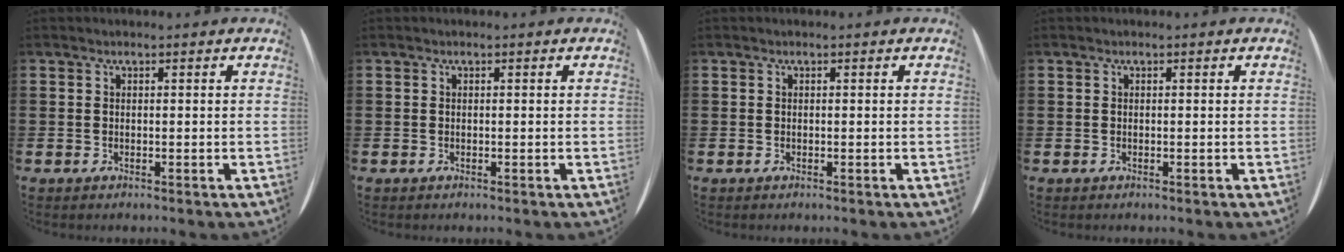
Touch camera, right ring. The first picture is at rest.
{"total": 0.0}
{"total": 0.0}
{"total": 0.0}